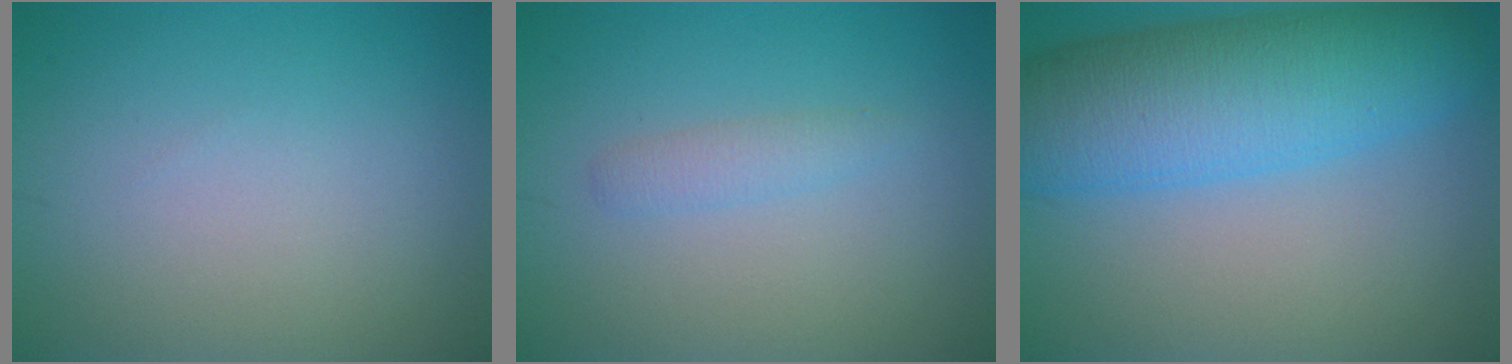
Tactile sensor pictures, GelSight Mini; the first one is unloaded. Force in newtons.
{"total": 1.3, "press": 1.3, "slide": 0.0}
{"total": 10.4, "press": 10.4, "slide": 0.3}